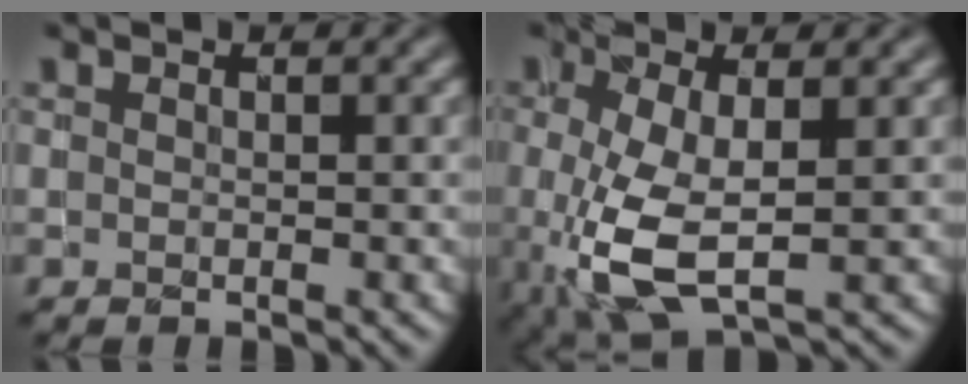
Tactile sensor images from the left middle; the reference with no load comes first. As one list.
[{"total": 5.9, "force": [-1.2, 2.4, 5.3], "torque": [-0.124, -0.010, -0.017]}]